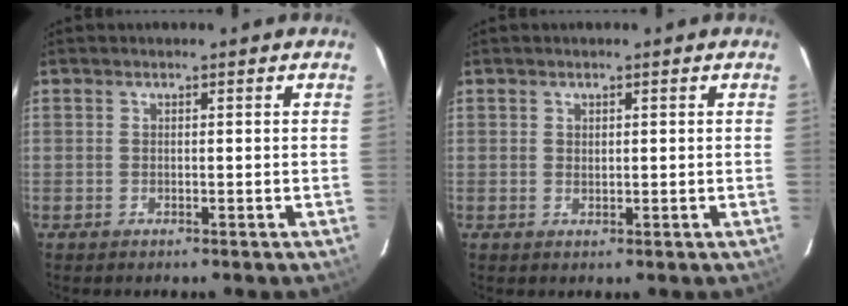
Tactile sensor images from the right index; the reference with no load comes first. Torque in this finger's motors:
{"motor_torque": [-0.15, 0.05, -0.06, 0.00]}